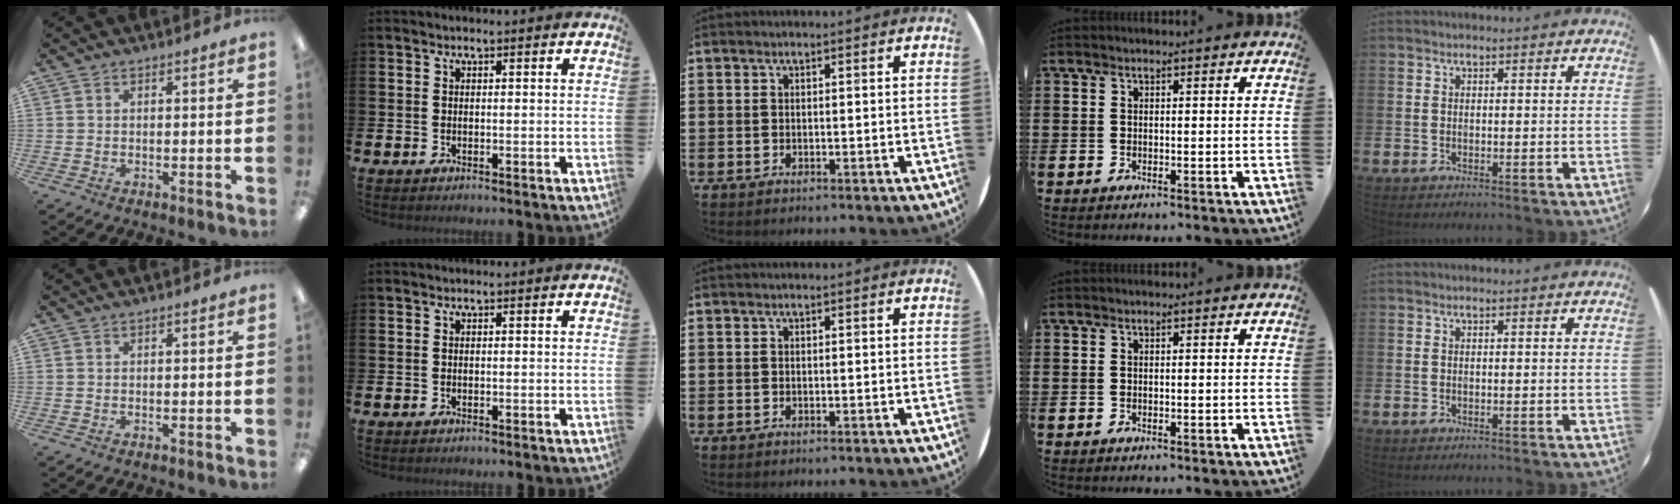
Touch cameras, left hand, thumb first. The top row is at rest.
{}